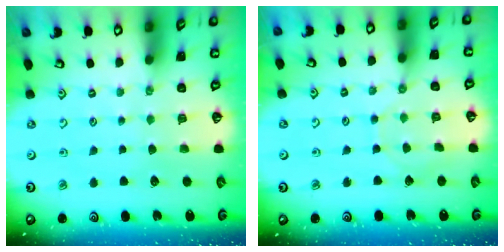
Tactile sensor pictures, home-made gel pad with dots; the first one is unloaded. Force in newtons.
{"total": 6.0, "press": 6.0, "slide": 0.3}